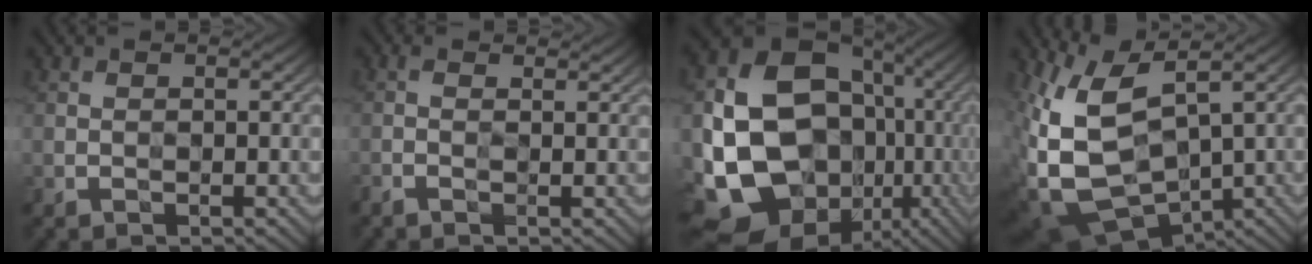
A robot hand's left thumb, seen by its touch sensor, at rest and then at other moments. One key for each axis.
{"total": 1.0, "fx": -0.2, "fy": 0.1, "fz": 0.9, "tx": -0.030, "ty": -0.002, "tz": -0.011}
{"total": 19.3, "fx": -2.1, "fy": 15.9, "fz": 10.7, "tx": -0.244, "ty": -0.041, "tz": -0.020}
{"total": 12.0, "fx": 2.2, "fy": 7.2, "fz": 9.4, "tx": -0.232, "ty": -0.028, "tz": 0.071}